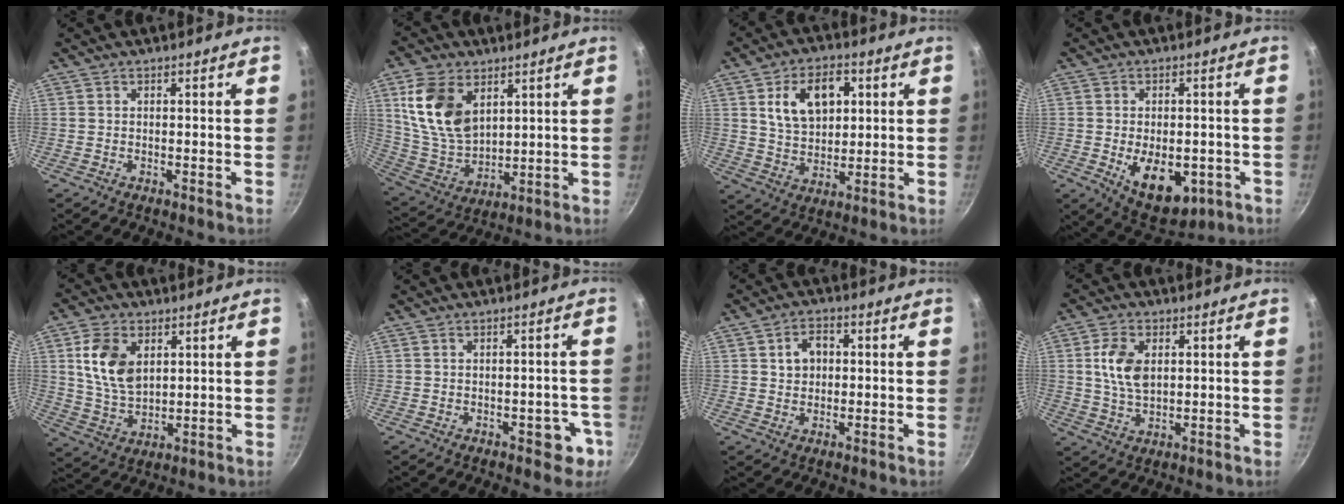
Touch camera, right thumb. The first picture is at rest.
{"total": 15.5, "force": [5.9, 9.9, 10.3], "torque": [-0.178, -0.028, 0.129]}
{"total": 12.1, "force": [3.6, 7.9, 8.3], "torque": [-0.109, -0.006, 0.064]}
{"total": 11.9, "force": [-3.0, 7.1, 9.1], "torque": [-0.098, -0.005, -0.025]}
{"total": 11.3, "force": [3.4, 7.4, 7.8], "torque": [-0.131, -0.019, 0.072]}
{"total": 4.6, "force": [-1.8, 2.7, 3.3], "torque": [-0.007, 0.017, -0.016]}
{"total": 5.0, "force": [0.9, 3.9, 3.1], "torque": [-0.029, 0.008, 0.013]}
{"total": 8.1, "force": [1.7, 5.1, 6.1], "torque": [-0.103, -0.004, 0.032]}